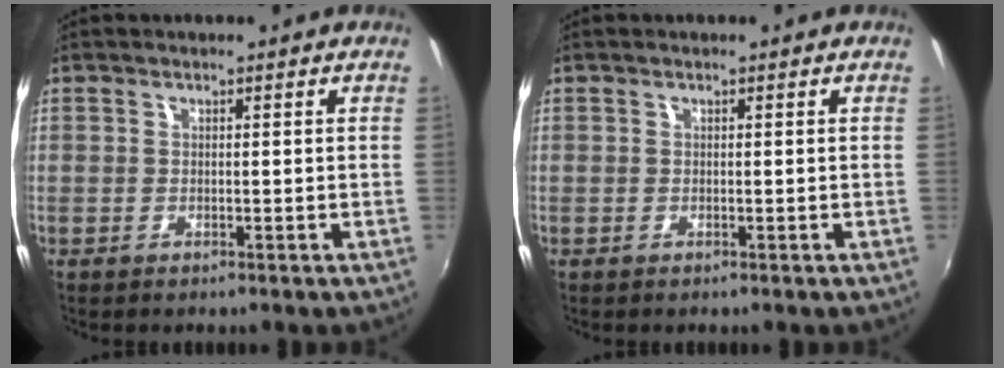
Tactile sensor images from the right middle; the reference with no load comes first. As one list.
[{"total": 0.0}]